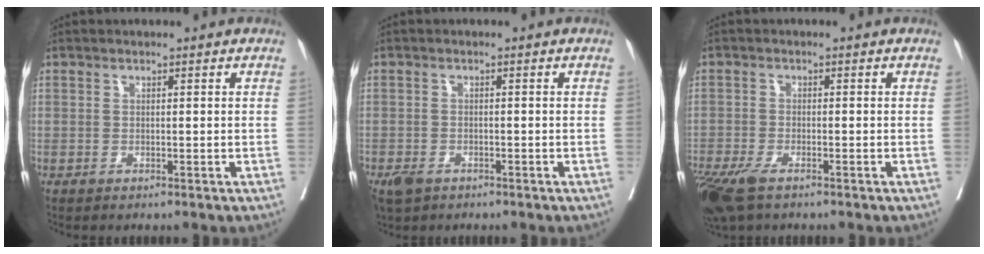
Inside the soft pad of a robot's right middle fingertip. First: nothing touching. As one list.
[{"total": 3.6, "force": [-2.4, 2.1, 1.7], "torque": [-0.033, -0.005, -0.038]}, {"total": 8.2, "force": [-5.7, 2.8, 5.2], "torque": [-0.106, -0.021, -0.101]}]